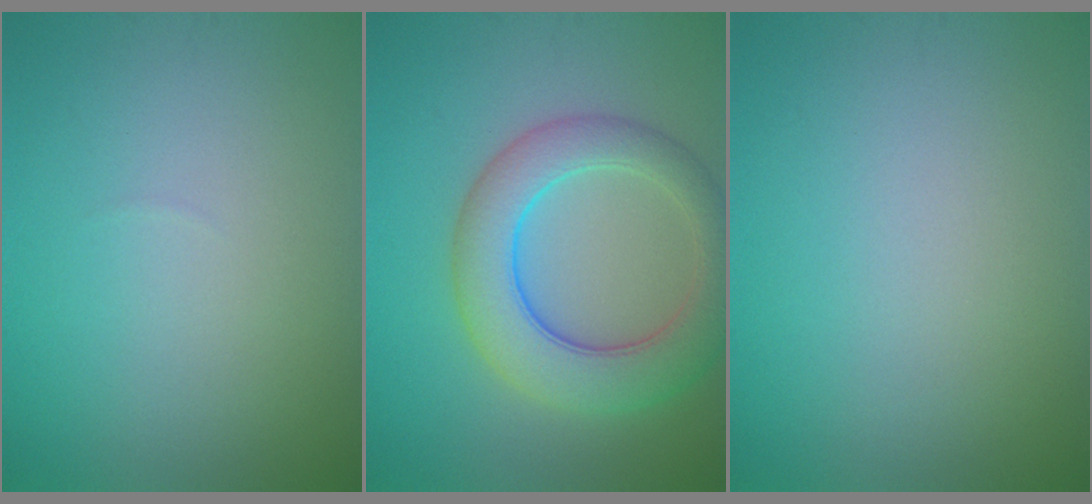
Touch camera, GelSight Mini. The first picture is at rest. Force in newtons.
{"total": 7.1, "press": 7.1, "slide": 0.2}
{"total": 0.0}